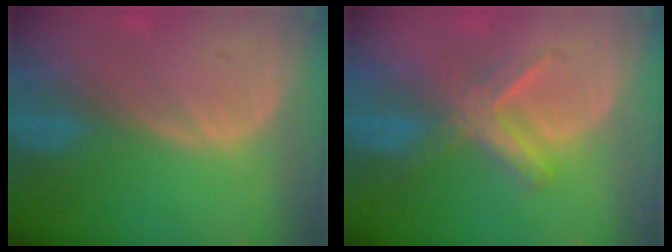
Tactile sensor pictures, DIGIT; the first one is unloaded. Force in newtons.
{"total": 5.5, "press": 5.4, "slide": 1.1}